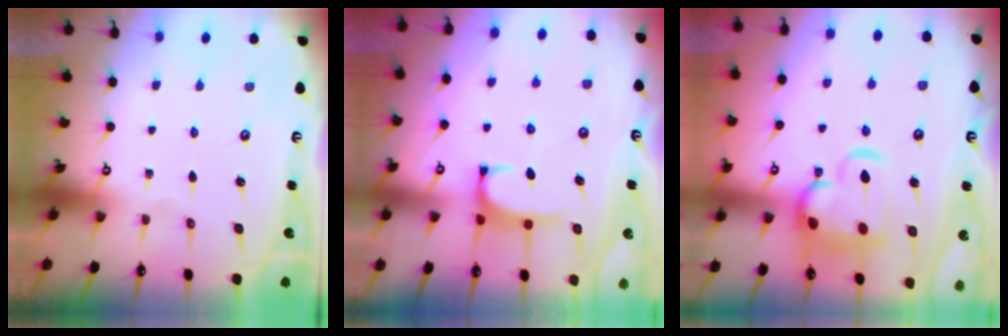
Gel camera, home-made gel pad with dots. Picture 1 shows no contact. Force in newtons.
{"total": 0.6, "press": 0.4, "slide": 0.5}
{"total": 7.3, "press": 7.1, "slide": 1.7}